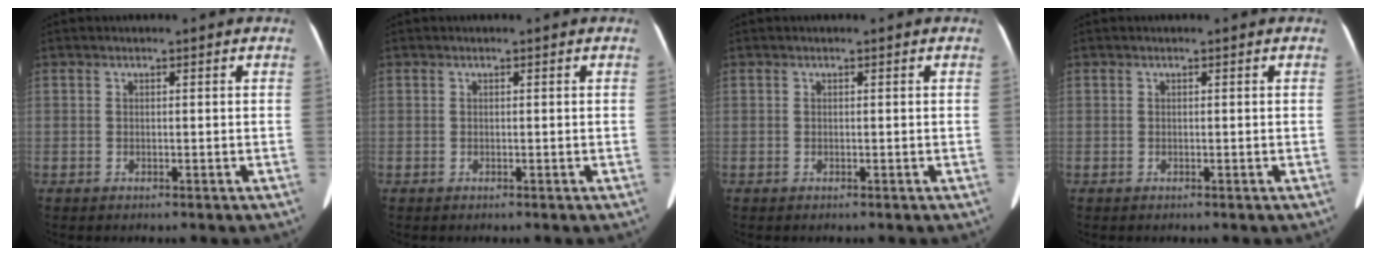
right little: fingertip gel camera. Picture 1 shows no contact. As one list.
[{"total": 0.0}, {"total": 0.0}, {"total": 0.0}]